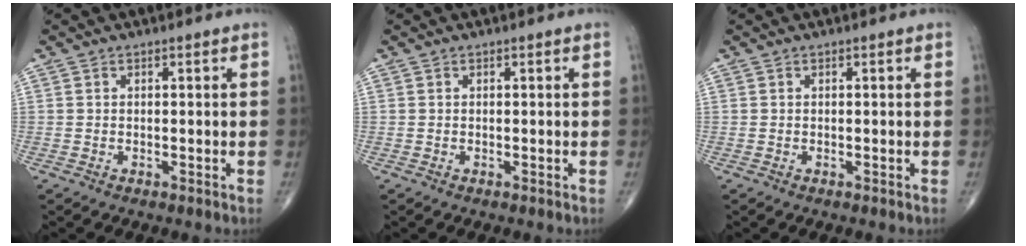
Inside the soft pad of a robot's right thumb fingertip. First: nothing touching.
{"total": 0.0}
{"total": 0.0}